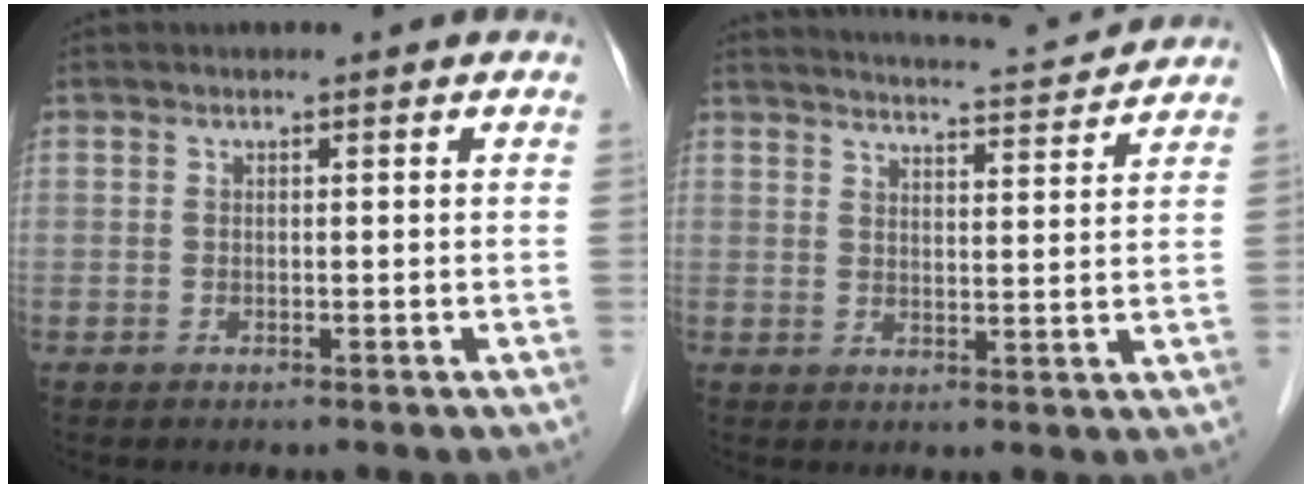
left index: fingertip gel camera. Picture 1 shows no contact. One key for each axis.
{"total": 10.4, "fx": 10.1, "fy": -0.1, "fz": 2.2, "tx": -0.039, "ty": 0.006, "tz": 0.134}